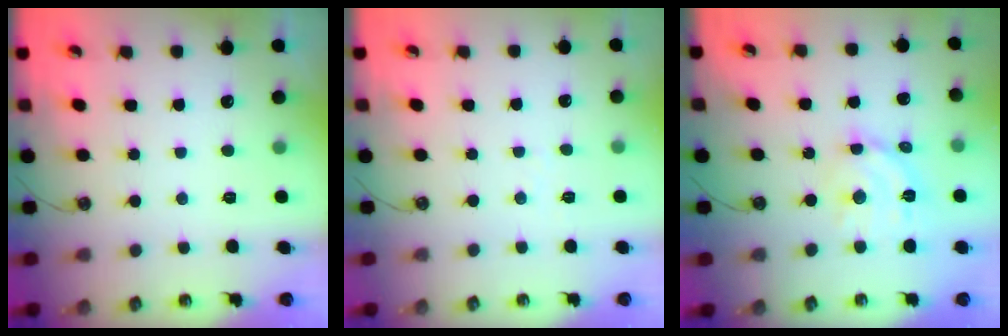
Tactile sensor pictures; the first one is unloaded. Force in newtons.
{"total": 2.5, "press": 2.5, "slide": 0.4}
{"total": 11.4, "press": 11.3, "slide": 0.7}